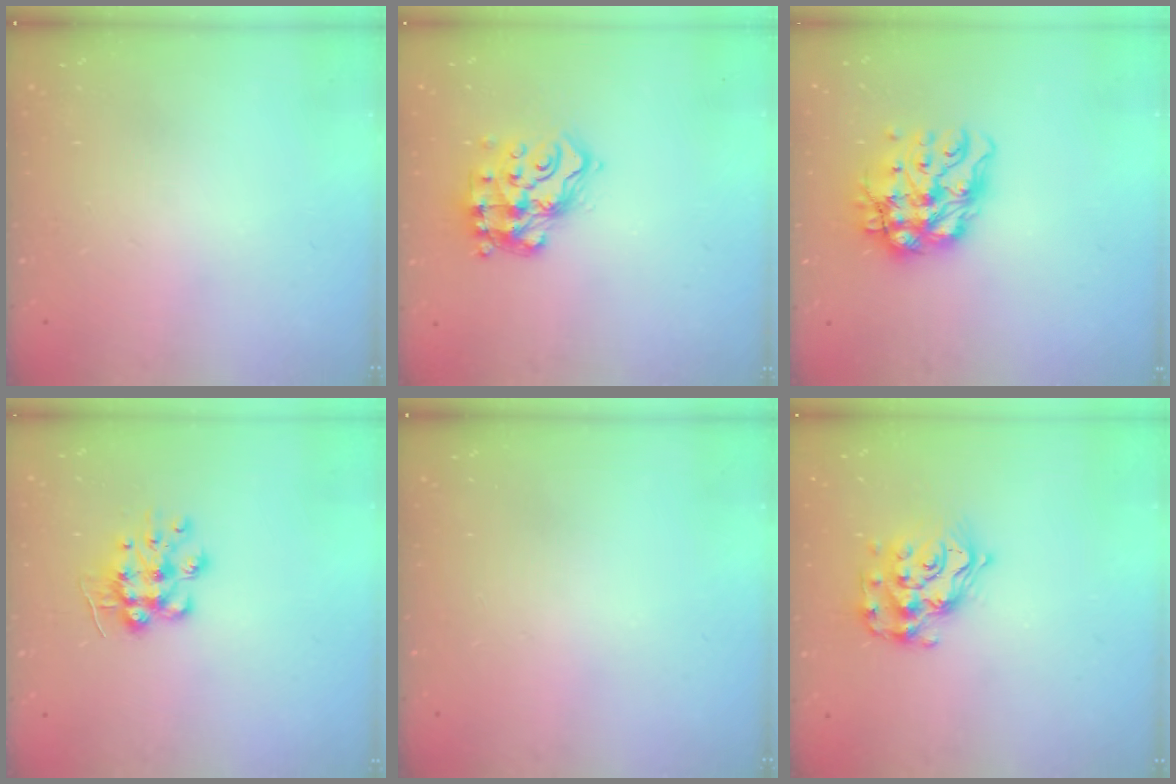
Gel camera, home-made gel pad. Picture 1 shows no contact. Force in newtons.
{"total": 13.8, "press": 13.8, "slide": 1.0}
{"total": 15.5, "press": 15.4, "slide": 1.5}
{"total": 9.4, "press": 9.4, "slide": 0.6}
{"total": 0.0}
{"total": 12.8, "press": 12.8, "slide": 0.6}